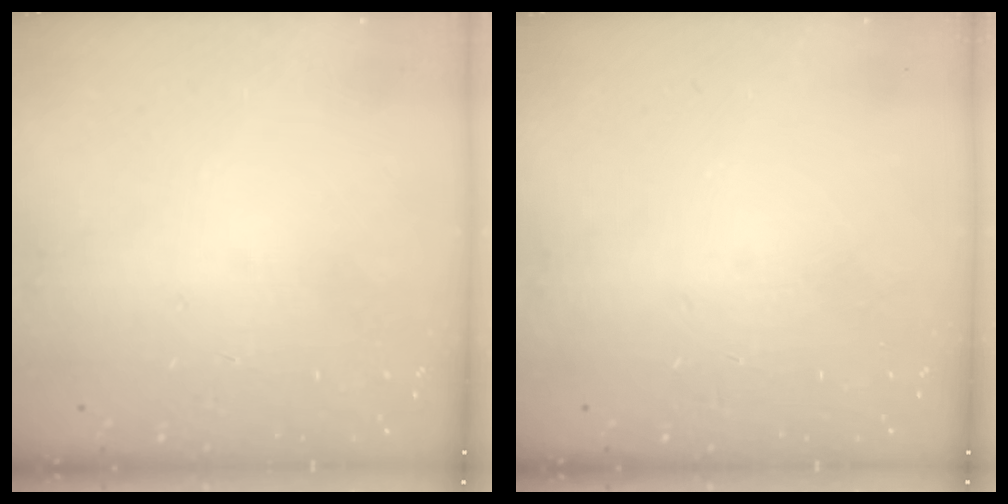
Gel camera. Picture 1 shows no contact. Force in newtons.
{"total": 0.0}